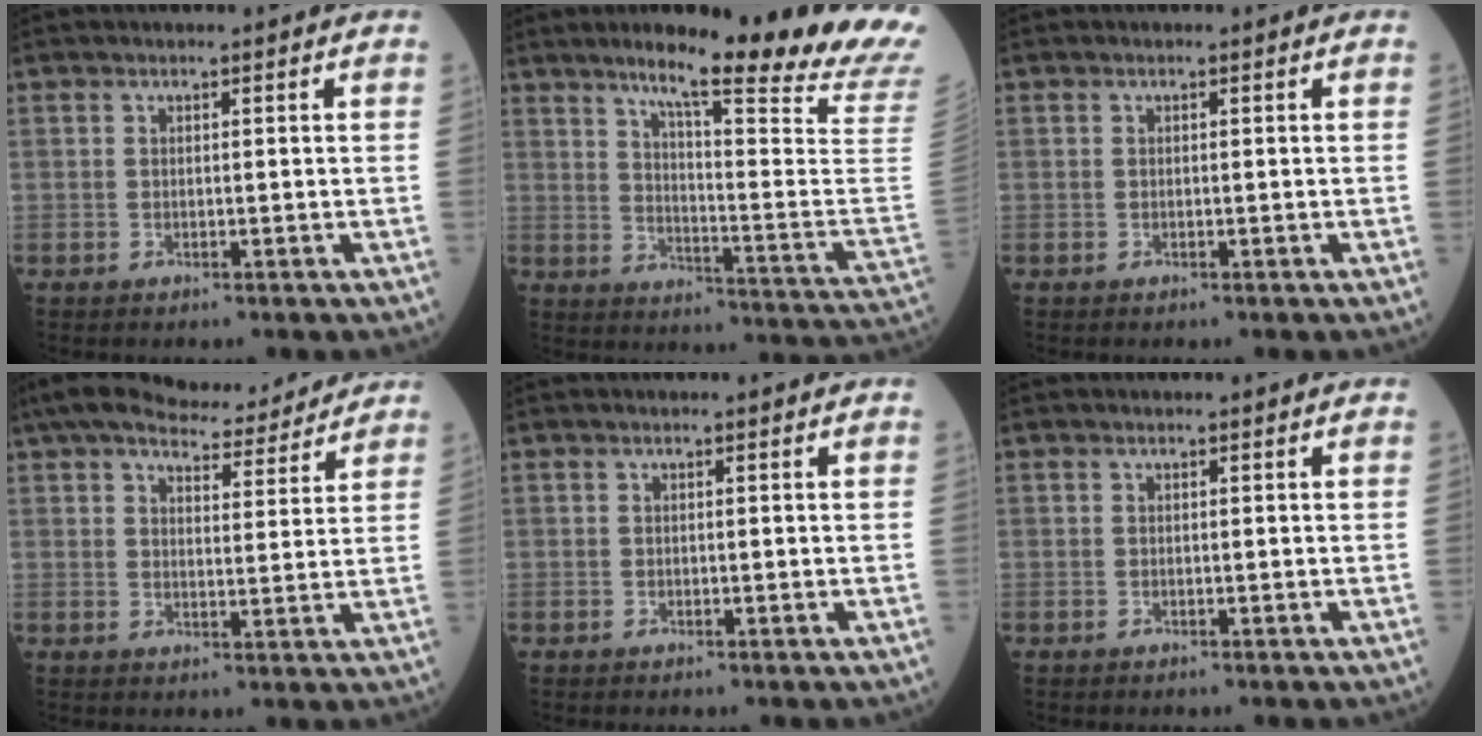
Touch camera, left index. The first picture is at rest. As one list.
[{"total": 24.9, "force": [20.5, -1.3, 14.0], "torque": [-0.182, -0.101, 0.257]}, {"total": 0.0}, {"total": 12.9, "force": [11.8, 2.5, 4.7], "torque": [-0.069, 0.016, 0.163]}, {"total": 0.0}, {"total": 0.0}]